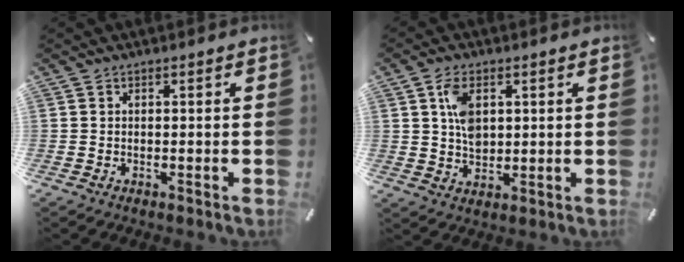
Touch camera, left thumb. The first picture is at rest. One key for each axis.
{"total": 6.7, "fx": 1.8, "fy": 4.5, "fz": 4.6, "tx": -0.082, "ty": -0.003, "tz": 0.027}